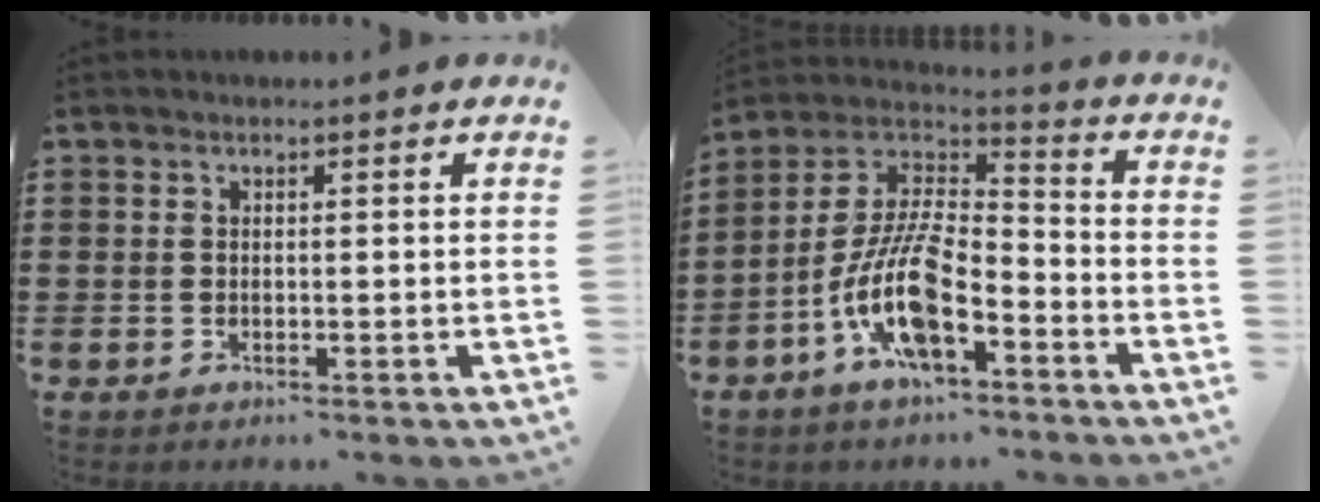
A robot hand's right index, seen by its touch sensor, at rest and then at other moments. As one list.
[{"total": 12.8, "force": [-6.1, 4.7, 10.2], "torque": [-0.242, -0.011, -0.124]}]